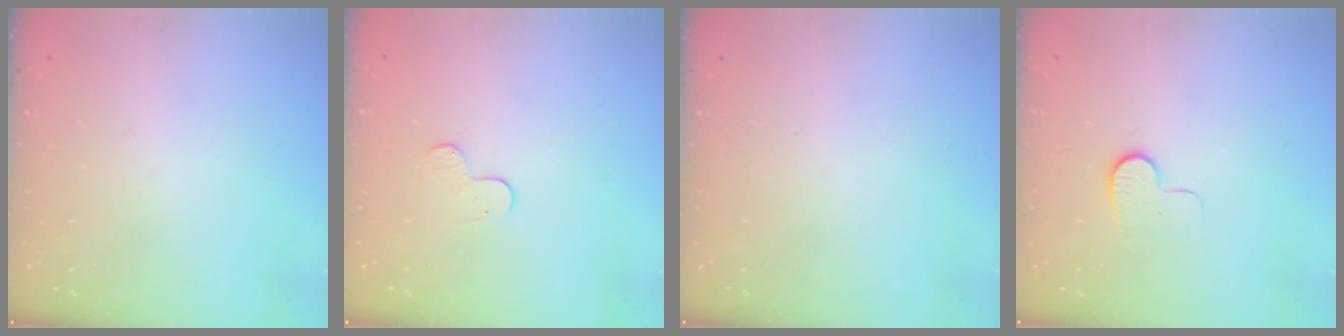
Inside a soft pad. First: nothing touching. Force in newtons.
{"total": 4.9, "press": 4.9, "slide": 0.4}
{"total": 0.0}
{"total": 7.0, "press": 7.0, "slide": 0.6}